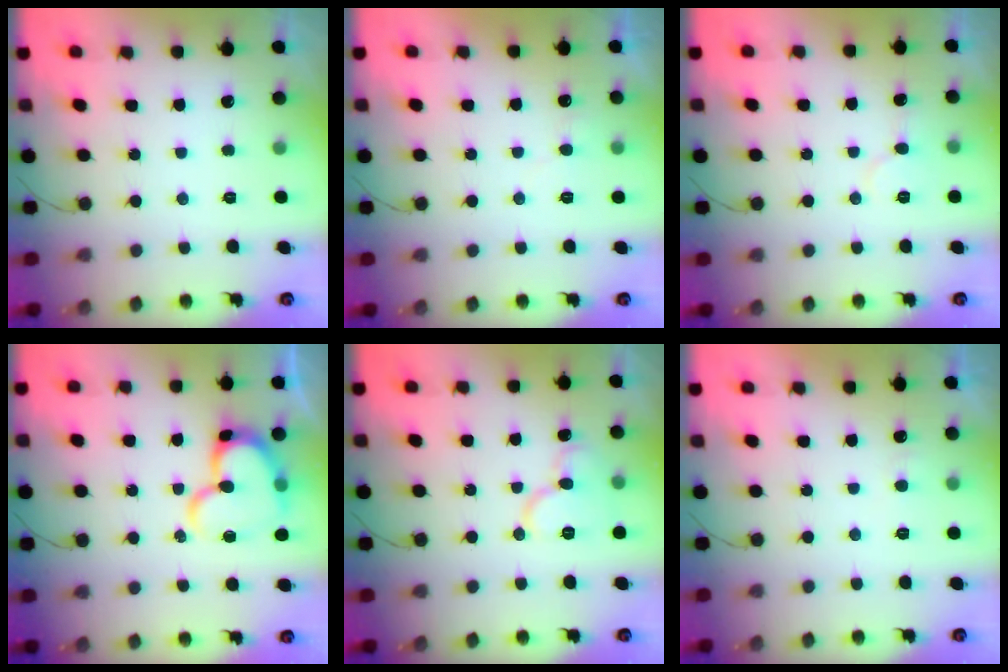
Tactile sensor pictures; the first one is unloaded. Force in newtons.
{"total": 5.7, "press": 5.7, "slide": 0.6}
{"total": 5.7, "press": 5.7, "slide": 0.4}
{"total": 16.3, "press": 16.2, "slide": 1.5}
{"total": 11.3, "press": 11.2, "slide": 1.2}
{"total": 4.3, "press": 4.3, "slide": 0.5}